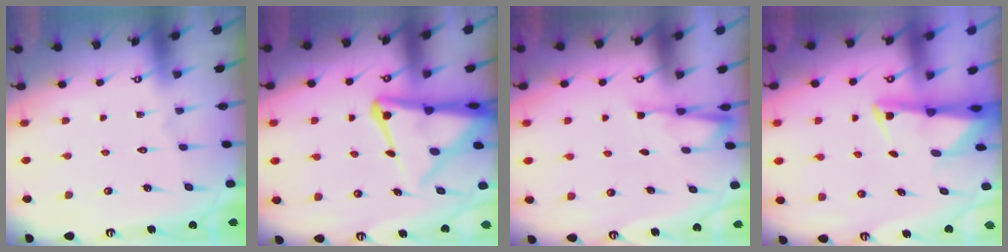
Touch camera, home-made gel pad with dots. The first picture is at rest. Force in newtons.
{"total": 10.3, "press": 10.2, "slide": 0.9}
{"total": 2.5, "press": 2.4, "slide": 0.4}
{"total": 2.6, "press": 2.5, "slide": 0.5}